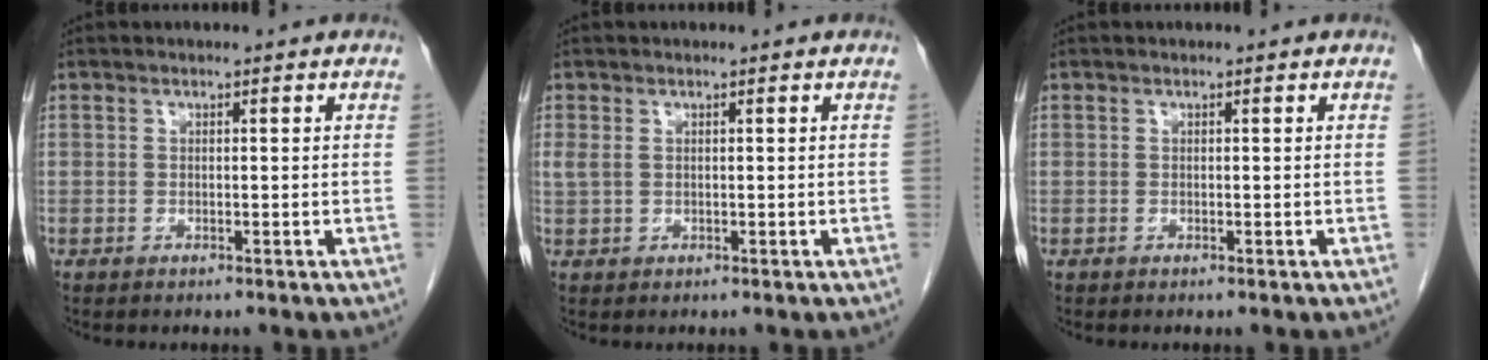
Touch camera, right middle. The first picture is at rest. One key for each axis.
{"total": 1.6, "fx": 0.5, "fy": 1.0, "fz": 1.1, "tx": -0.039, "ty": 0.011, "tz": 0.019}
{"total": 0.0}